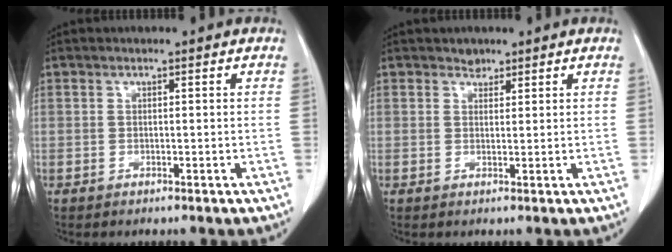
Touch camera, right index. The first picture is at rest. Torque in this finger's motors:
{"motor_torque": [0.00, 0.00, 0.00, 0.00]}